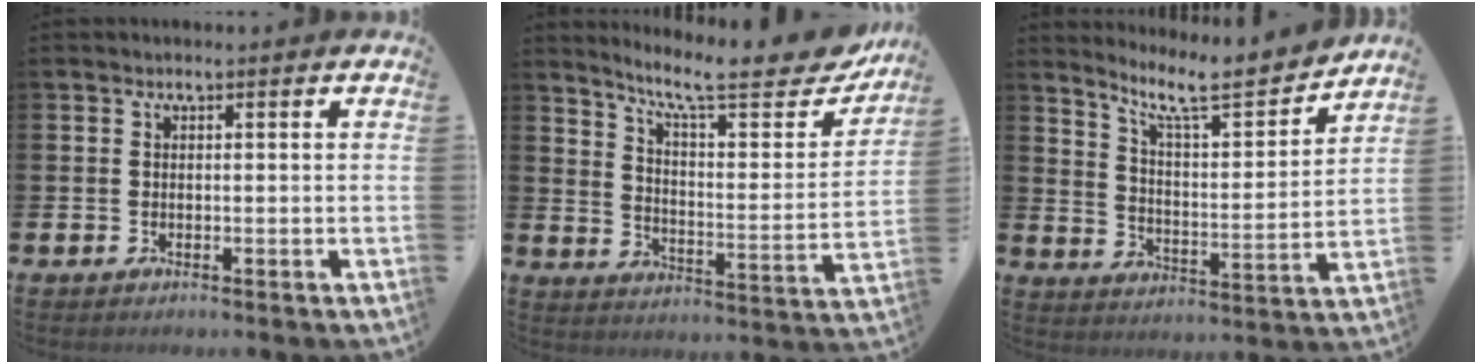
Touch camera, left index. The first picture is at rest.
{"total": 10.4, "force": [8.7, 1.8, 5.3], "torque": [-0.109, -0.064, 0.139]}
{"total": 9.1, "force": [8.2, 1.2, 3.8], "torque": [-0.093, -0.060, 0.140]}